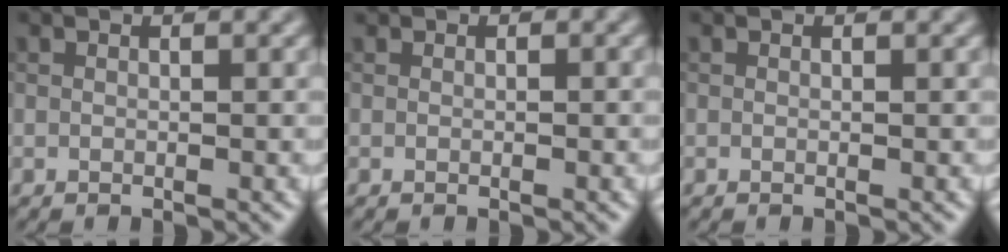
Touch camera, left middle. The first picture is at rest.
{"total": 0.6, "force": [0.2, 0.5, 0.2], "torque": [0.000, -0.003, -0.001]}
{"total": 0.0}